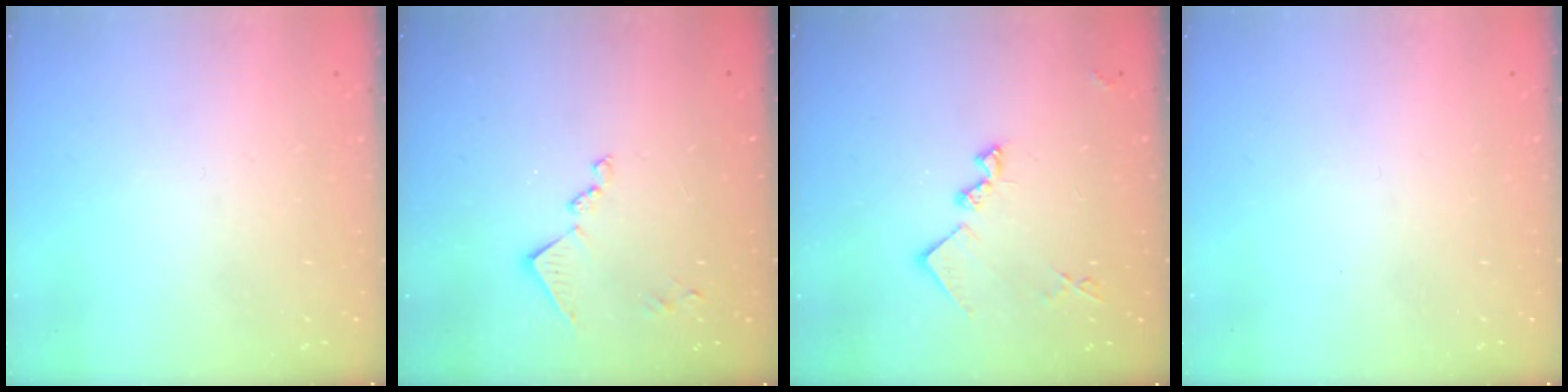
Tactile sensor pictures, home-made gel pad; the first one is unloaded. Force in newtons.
{"total": 9.6, "press": 9.5, "slide": 0.5}
{"total": 11.0, "press": 11.0, "slide": 0.3}
{"total": 0.0}